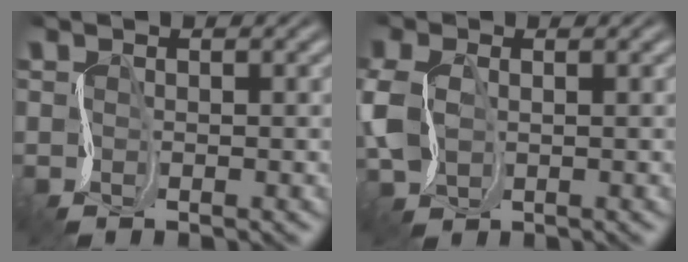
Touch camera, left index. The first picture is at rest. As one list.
[{"total": 4.2, "force": [0.5, 3.2, 2.7], "torque": [-0.081, 0.003, 0.016]}]